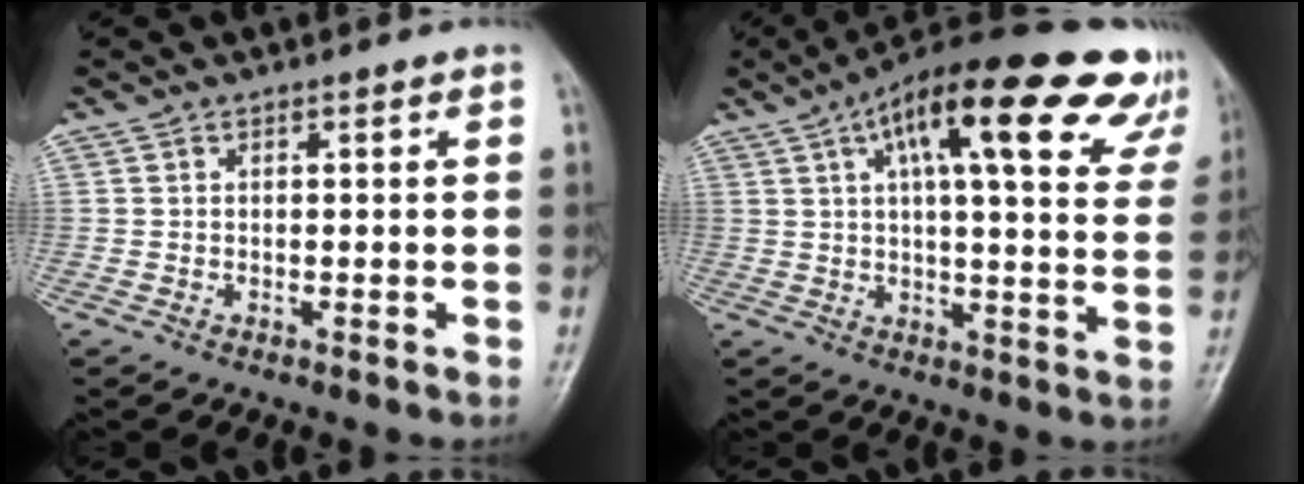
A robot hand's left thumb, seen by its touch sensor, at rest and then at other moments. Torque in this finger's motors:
{"motor_torque": [0.67, 0.73, 1.79, -0.98, 0.44]}